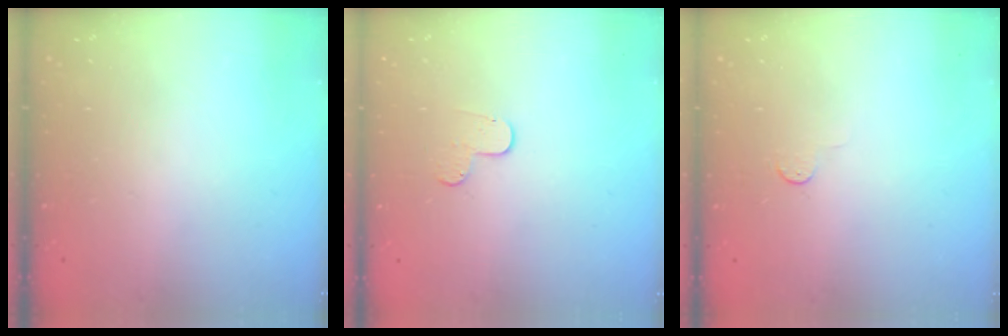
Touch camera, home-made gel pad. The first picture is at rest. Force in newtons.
{"total": 4.5, "press": 4.5, "slide": 0.4}
{"total": 2.8, "press": 2.8, "slide": 0.4}